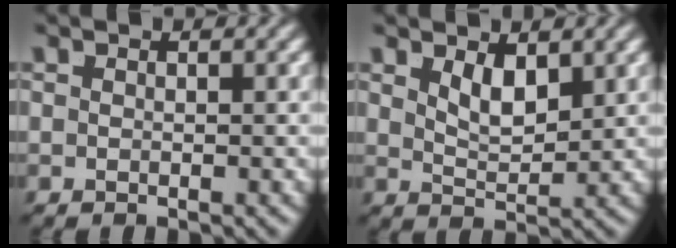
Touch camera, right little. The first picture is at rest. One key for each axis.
{"total": 2.5, "fx": 1.6, "fy": 0.4, "fz": 1.8, "tx": -0.022, "ty": -0.017, "tz": 0.035}